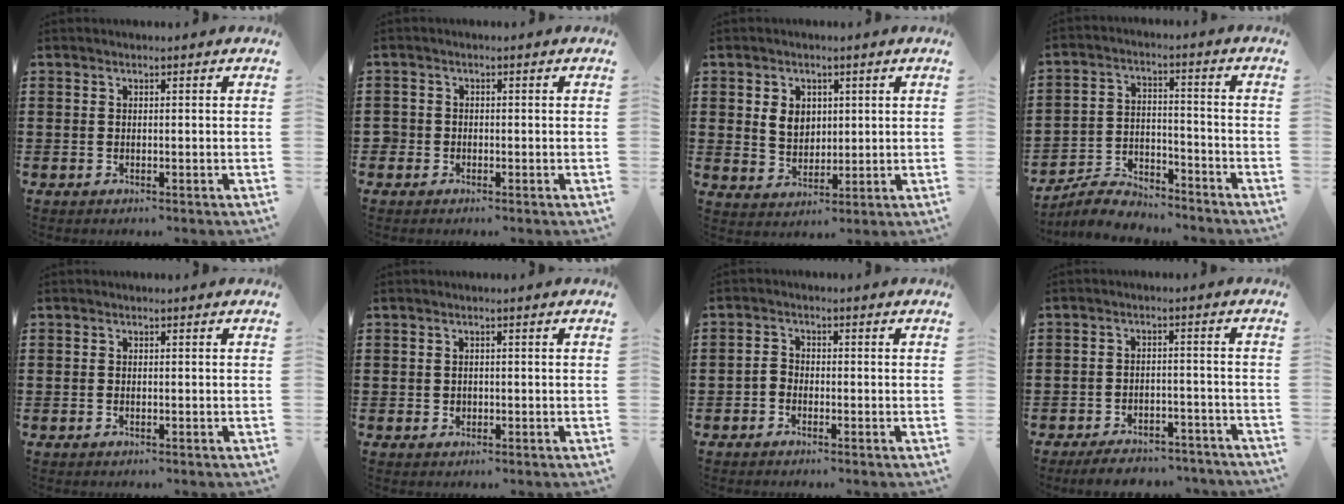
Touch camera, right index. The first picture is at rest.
{"total": 1.2, "force": [-0.6, 1.1, 0.2], "torque": [-0.005, 0.001, -0.014]}
{"total": 4.5, "force": [1.2, 3.6, 2.3], "torque": [-0.058, 0.011, 0.021]}
{"total": 5.5, "force": [-5.4, 1.1, 0.9], "torque": [-0.023, 0.011, -0.107]}
{"total": 0.0}
{"total": 0.8, "force": [0.1, 0.7, 0.3], "torque": [-0.008, 0.004, 0.001]}
{"total": 1.5, "force": [-1.0, 0.9, 0.6], "torque": [-0.022, 0.001, -0.024]}
{"total": 4.5, "force": [-4.2, 0.7, 1.3], "torque": [-0.020, 0.007, -0.081]}